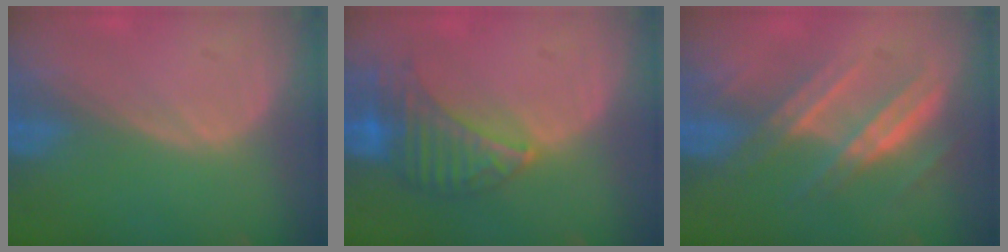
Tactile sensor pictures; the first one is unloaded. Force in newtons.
{"total": 7.1, "press": 6.7, "slide": 2.4}
{"total": 7.6, "press": 6.8, "slide": 3.4}